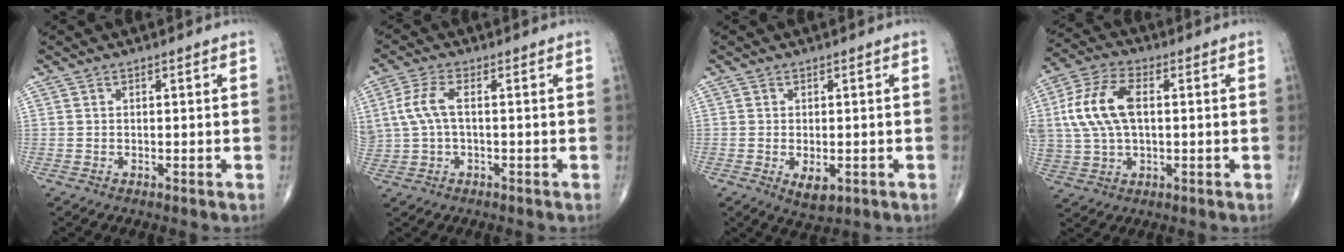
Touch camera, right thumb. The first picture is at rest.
{"total": 6.1, "force": [0.8, 2.9, 5.3], "torque": [-0.137, 0.016, 0.016]}
{"total": 4.0, "force": [-1.1, 2.1, 3.1], "torque": [-0.048, -0.008, -0.011]}
{"total": 13.2, "force": [1.8, 7.5, 10.7], "torque": [-0.226, 0.017, 0.033]}